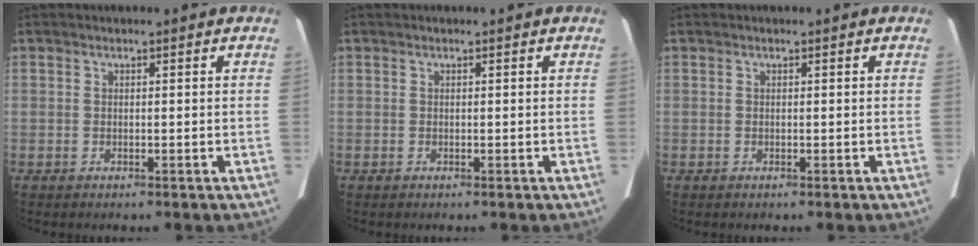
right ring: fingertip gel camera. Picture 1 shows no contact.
{"total": 0.0}
{"total": 0.0}